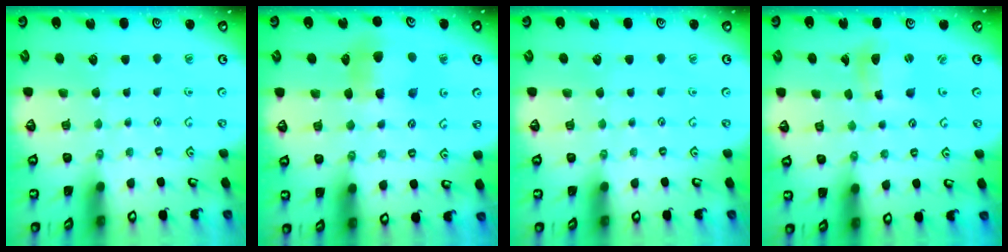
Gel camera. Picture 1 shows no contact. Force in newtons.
{"total": 8.1, "press": 8.0, "slide": 0.9}
{"total": 0.0}
{"total": 6.9, "press": 6.8, "slide": 1.2}